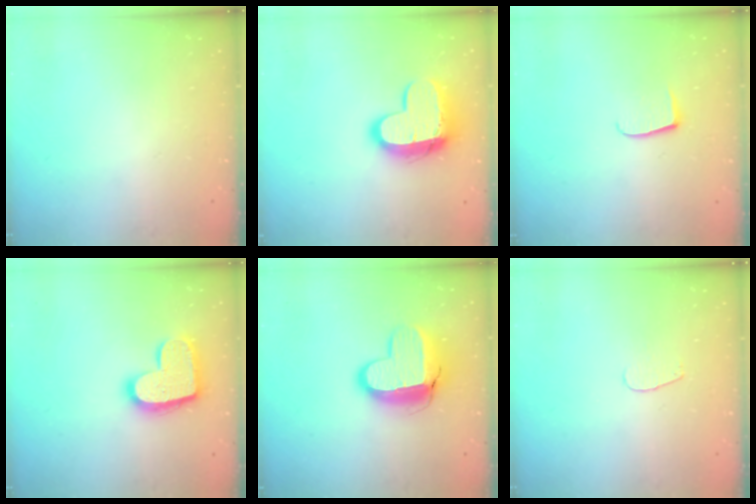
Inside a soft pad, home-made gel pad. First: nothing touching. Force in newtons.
{"total": 14.4, "press": 14.4, "slide": 1.0}
{"total": 6.0, "press": 5.9, "slide": 0.7}
{"total": 15.3, "press": 15.3, "slide": 1.1}
{"total": 12.4, "press": 12.4, "slide": 1.0}
{"total": 2.8, "press": 2.8, "slide": 0.2}